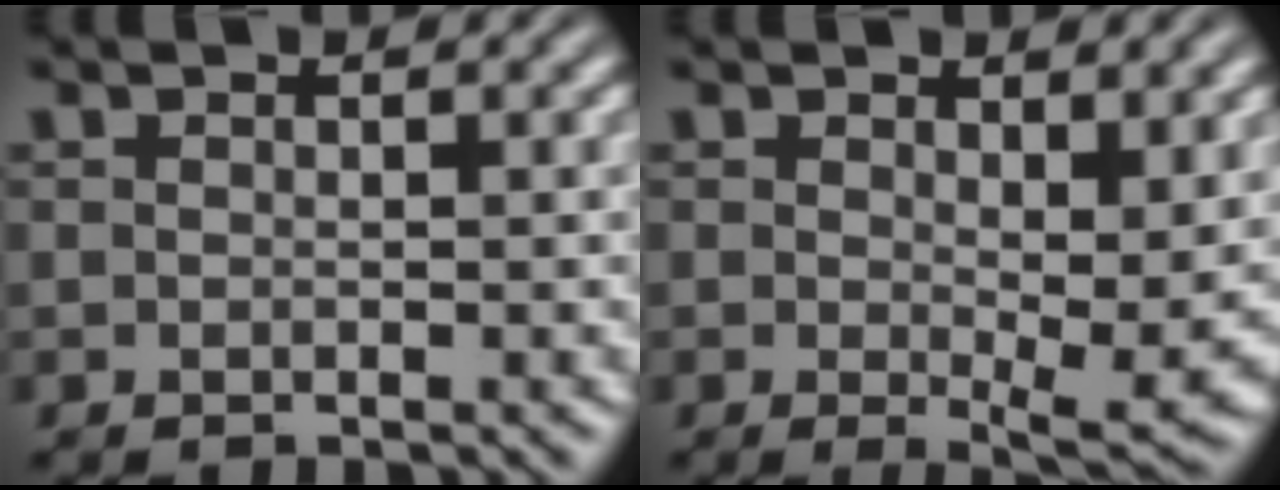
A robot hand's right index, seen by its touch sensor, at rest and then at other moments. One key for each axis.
{"total": 3.0, "fx": 0.1, "fy": 0.3, "fz": 2.9, "tx": -0.037, "ty": -0.019, "tz": 0.006}